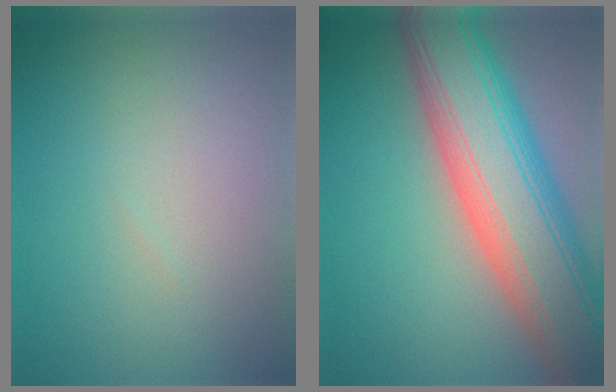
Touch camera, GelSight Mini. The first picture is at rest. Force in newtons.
{"total": 13.3, "press": 13.2, "slide": 1.1}